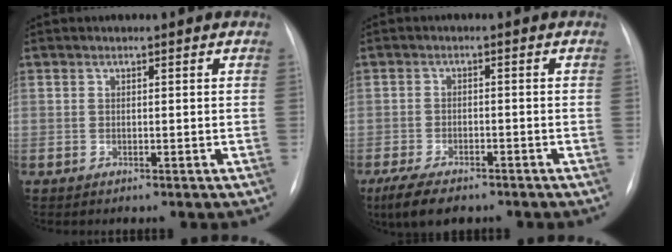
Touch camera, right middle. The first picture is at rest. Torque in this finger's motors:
{"motor_torque": [1.12, -1.01, 0.41, 0.08]}